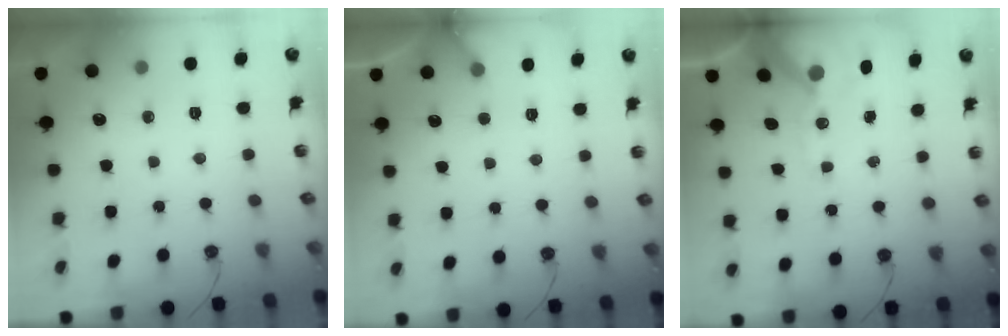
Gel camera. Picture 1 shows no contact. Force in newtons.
{"total": 5.2, "press": 5.2, "slide": 0.4}
{"total": 11.1, "press": 10.9, "slide": 1.7}